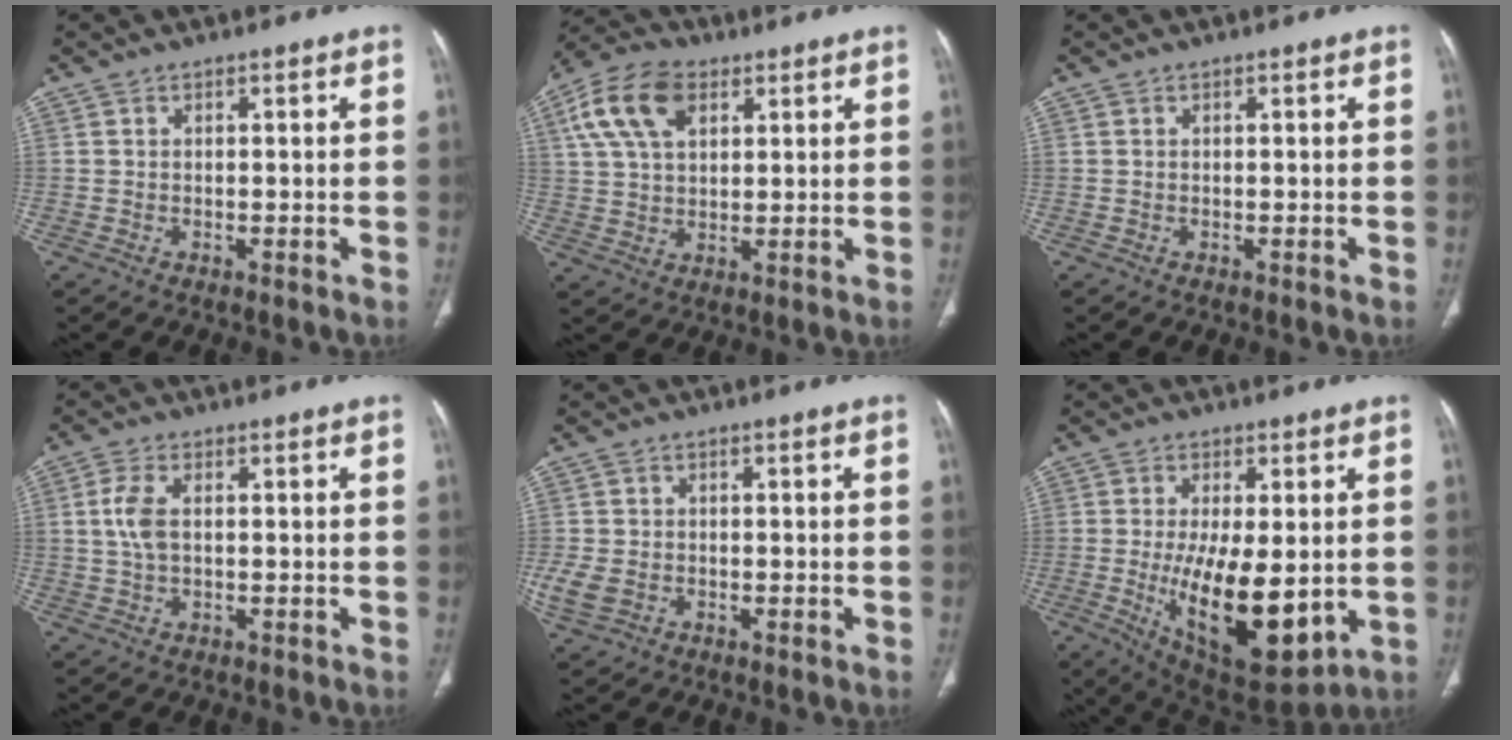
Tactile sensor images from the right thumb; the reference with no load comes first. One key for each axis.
{"total": 12.2, "fx": 4.9, "fy": 7.4, "fz": 8.4, "tx": -0.158, "ty": 0.007, "tz": 0.090}
{"total": 0.0}
{"total": 5.0, "fx": 0.5, "fy": 2.7, "fz": 4.1, "tx": -0.101, "ty": 0.007, "tz": 0.009}
{"total": 4.9, "fx": -1.1, "fy": 3.8, "fz": 2.9, "tx": -0.068, "ty": 0.003, "tz": -0.014}
{"total": 17.3, "fx": -2.1, "fy": 7.3, "fz": 15.5, "tx": -0.246, "ty": -0.030, "tz": -0.011}